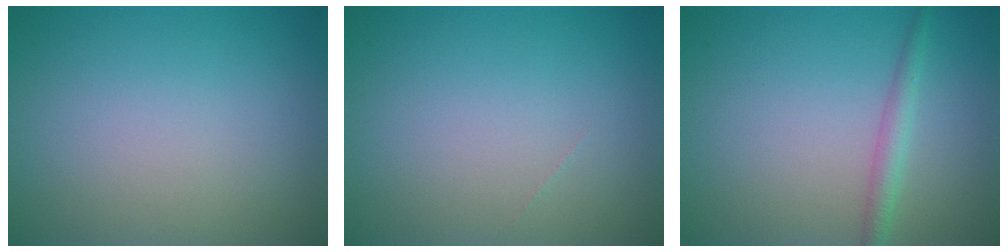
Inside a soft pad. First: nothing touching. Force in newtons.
{"total": 0.0}
{"total": 1.9, "press": 1.9, "slide": 0.0}